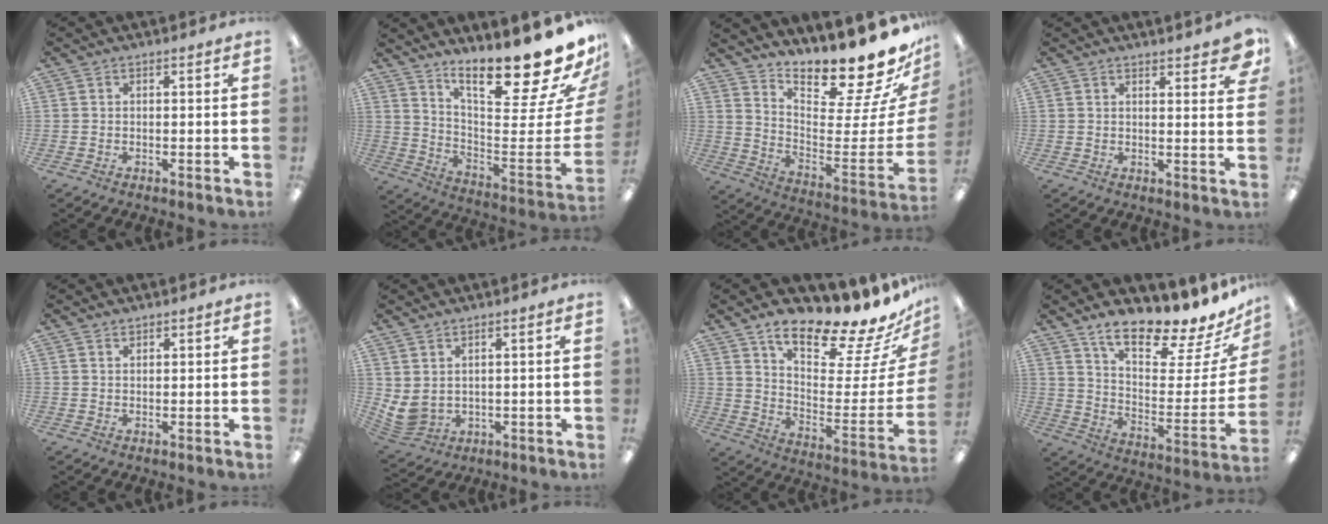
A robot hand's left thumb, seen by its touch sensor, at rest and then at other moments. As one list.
[{"total": 22.2, "force": [17.1, 3.9, 13.6], "torque": [-0.178, -0.143, 0.271]}, {"total": 16.2, "force": [15.2, 1.6, 5.4], "torque": [-0.051, -0.158, 0.241]}, {"total": 4.4, "force": [3.7, 0.8, 2.2], "torque": [-0.019, -0.024, 0.059]}, {"total": 1.2, "force": [1.2, 0.4, 0.0], "torque": [-0.002, -0.002, 0.023]}, {"total": 4.6, "force": [2.4, 3.0, 2.6], "torque": [-0.073, -0.019, 0.044]}, {"total": 18.6, "force": [16.5, 3.9, 7.8], "torque": [-0.099, -0.146, 0.267]}, {"total": 15.1, "force": [13.0, 3.3, 7.0], "torque": [-0.105, -0.112, 0.219]}]